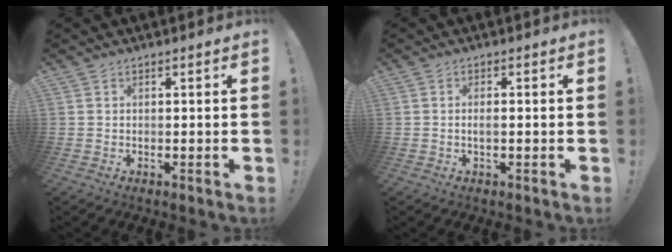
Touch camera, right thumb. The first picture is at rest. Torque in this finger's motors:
{"motor_torque": [-0.24, -0.10, 0.11, -0.05, 0.12]}